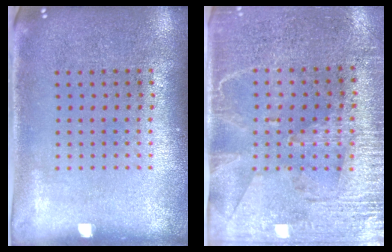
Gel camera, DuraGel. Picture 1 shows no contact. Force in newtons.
{"total": 3.0, "press": 2.7, "slide": 1.3}